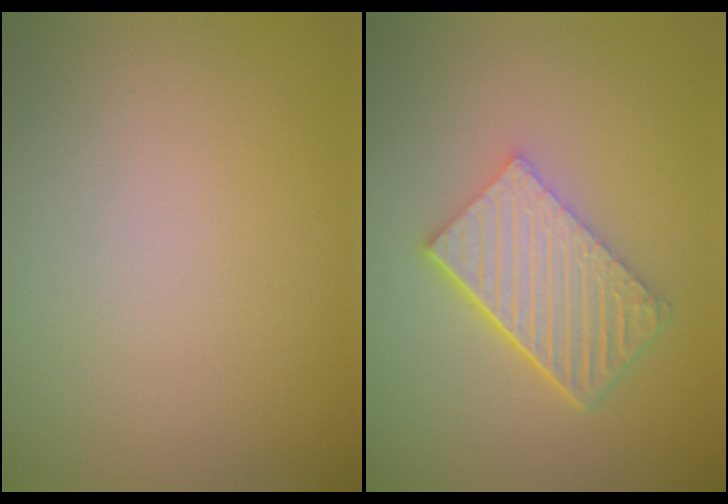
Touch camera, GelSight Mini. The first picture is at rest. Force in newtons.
{"total": 6.1, "press": 4.2, "slide": 4.4}